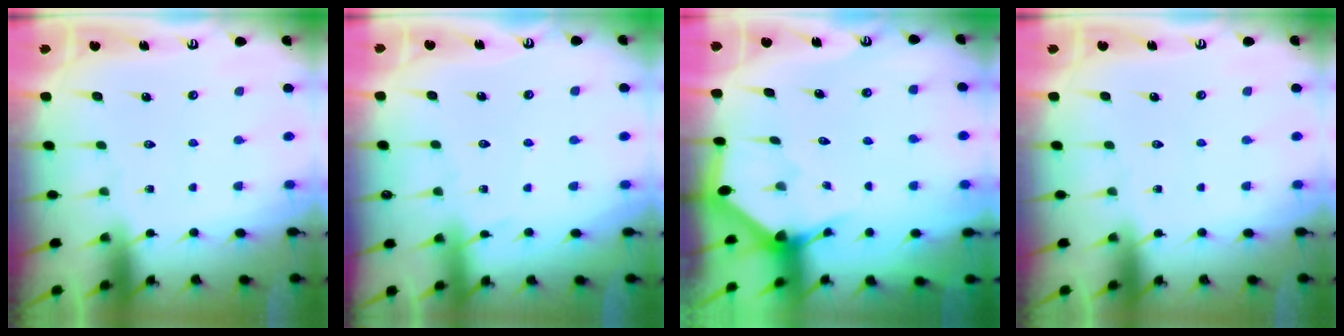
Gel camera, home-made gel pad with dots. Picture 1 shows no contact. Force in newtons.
{"total": 3.8, "press": 3.8, "slide": 0.5}
{"total": 2.5, "press": 2.5, "slide": 0.2}
{"total": 0.0}